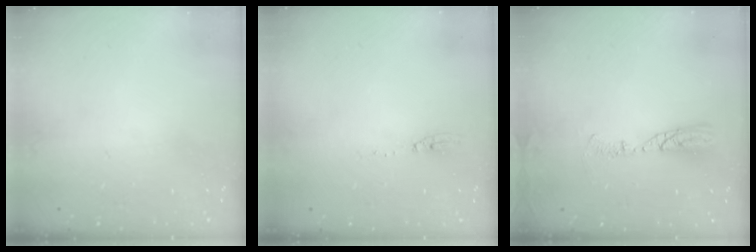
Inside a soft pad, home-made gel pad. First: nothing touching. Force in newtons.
{"total": 4.8, "press": 4.8, "slide": 0.6}
{"total": 7.4, "press": 7.2, "slide": 1.5}